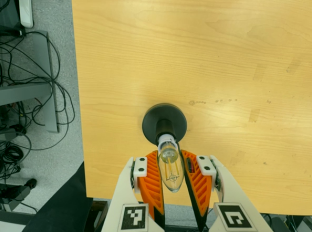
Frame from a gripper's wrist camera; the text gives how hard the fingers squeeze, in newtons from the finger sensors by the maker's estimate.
{"total": 12.3, "left": 12.0, "right": 12.6}